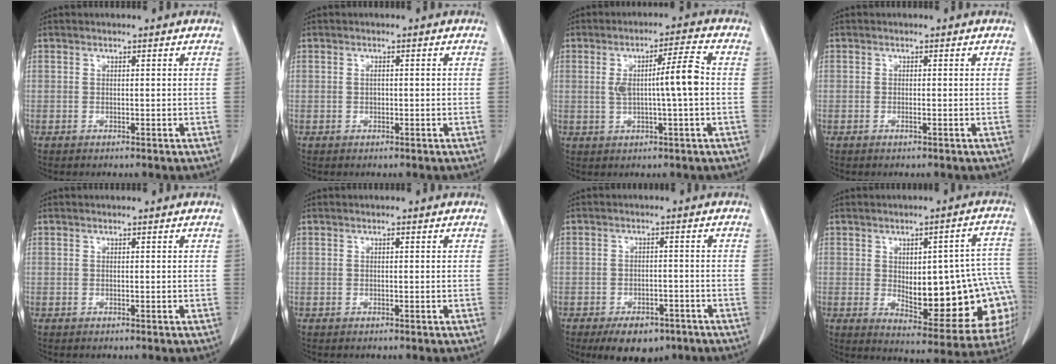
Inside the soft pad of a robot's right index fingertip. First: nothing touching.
{"total": 0.7, "force": [-0.2, 0.4, 0.6], "torque": [-0.013, 0.001, -0.002]}
{"total": 7.3, "force": [0.0, 0.2, 7.3], "torque": [-0.123, 0.012, 0.002]}
{"total": 0.6, "force": [-0.4, 0.0, 0.5], "torque": [-0.011, -0.001, -0.006]}
{"total": 0.0}
{"total": 0.0}
{"total": 7.6, "force": [-5.4, 3.9, 3.8], "torque": [-0.052, 0.003, -0.075]}
{"total": 20.5, "force": [-2.6, 7.6, 18.8], "torque": [-0.168, 0.031, -0.003]}